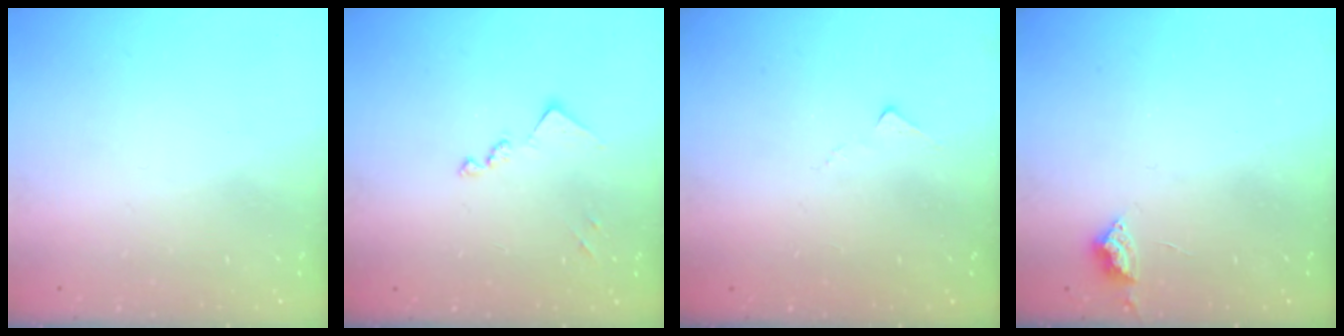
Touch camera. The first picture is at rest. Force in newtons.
{"total": 9.6, "press": 9.6, "slide": 0.4}
{"total": 5.1, "press": 5.1, "slide": 0.7}
{"total": 2.9, "press": 2.8, "slide": 0.4}